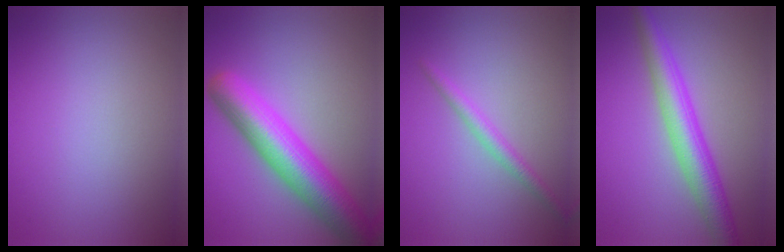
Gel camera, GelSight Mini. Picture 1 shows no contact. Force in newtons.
{"total": 8.7, "press": 8.7, "slide": 0.4}
{"total": 1.9, "press": 1.9, "slide": 0.1}
{"total": 5.4, "press": 5.4, "slide": 0.0}